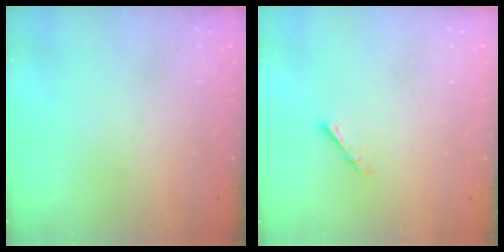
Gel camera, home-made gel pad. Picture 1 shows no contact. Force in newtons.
{"total": 1.9, "press": 1.9, "slide": 0.4}